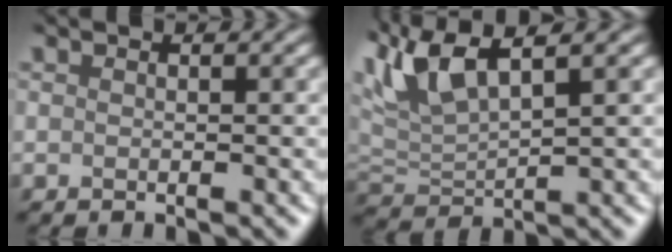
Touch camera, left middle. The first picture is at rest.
{"total": 4.2, "force": [3.2, 0.5, 2.6], "torque": [-0.106, 0.016, 0.089]}